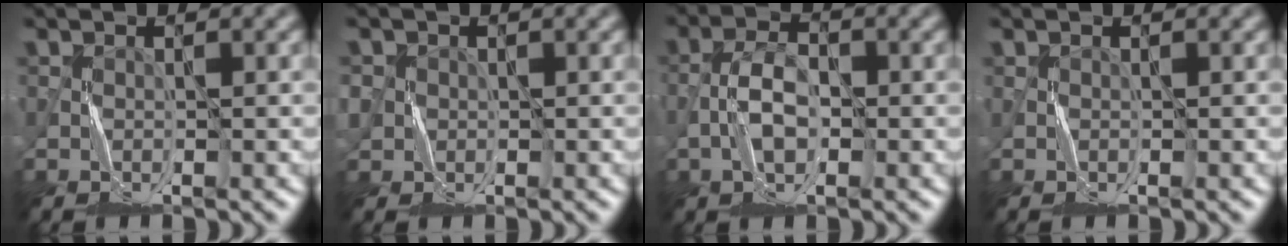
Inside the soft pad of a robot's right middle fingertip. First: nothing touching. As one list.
[{"total": 1.6, "force": [0.1, 1.6, -0.1], "torque": [-0.004, -0.002, 0.001]}, {"total": 3.0, "force": [-1.4, 1.5, 2.2], "torque": [-0.042, 0.008, -0.030]}, {"total": 0.0}]